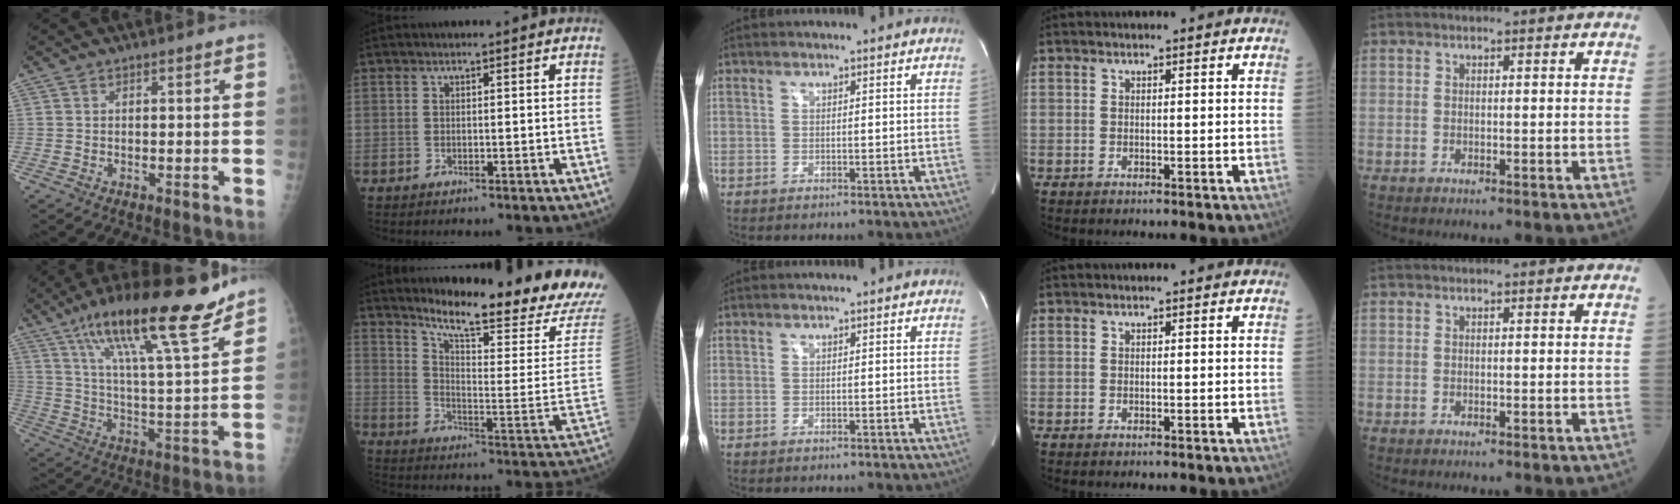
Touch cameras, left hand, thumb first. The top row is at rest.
{"thumb": {"total": 21.7, "force": [15.4, 3.4, 14.9], "torque": [-0.224, -0.065, 0.254]}, "index": {"total": 19.5, "force": [17.9, -0.9, 7.8], "torque": [-0.135, -0.107, 0.236]}}